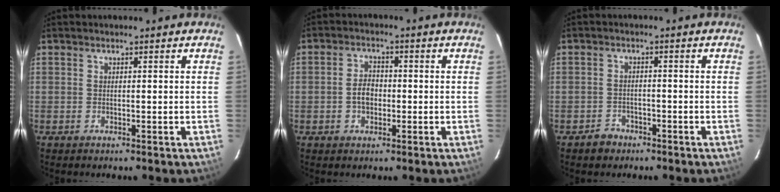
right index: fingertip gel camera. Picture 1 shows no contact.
{"total": 4.2, "force": [-0.9, 3.0, 2.8], "torque": [-0.054, 0.009, -0.014]}
{"total": 3.3, "force": [-2.3, 2.4, 0.4], "torque": [-0.012, 0.012, -0.032]}